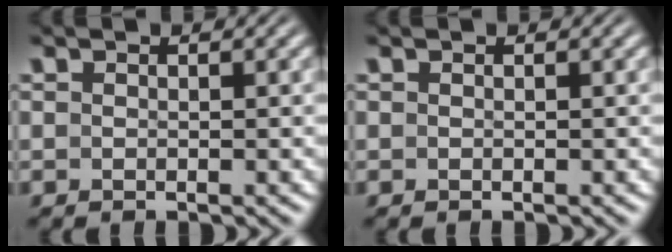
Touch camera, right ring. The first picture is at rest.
{"total": 0.0}